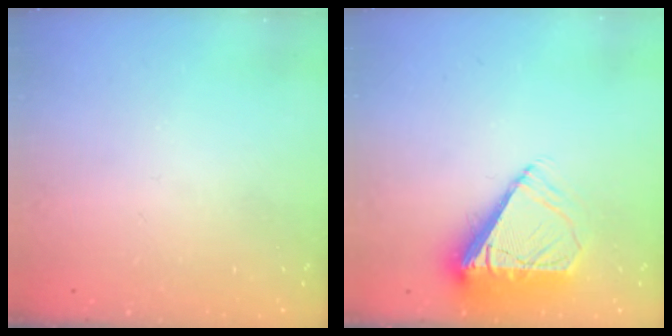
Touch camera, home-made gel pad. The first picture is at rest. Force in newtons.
{"total": 8.7, "press": 8.6, "slide": 1.3}